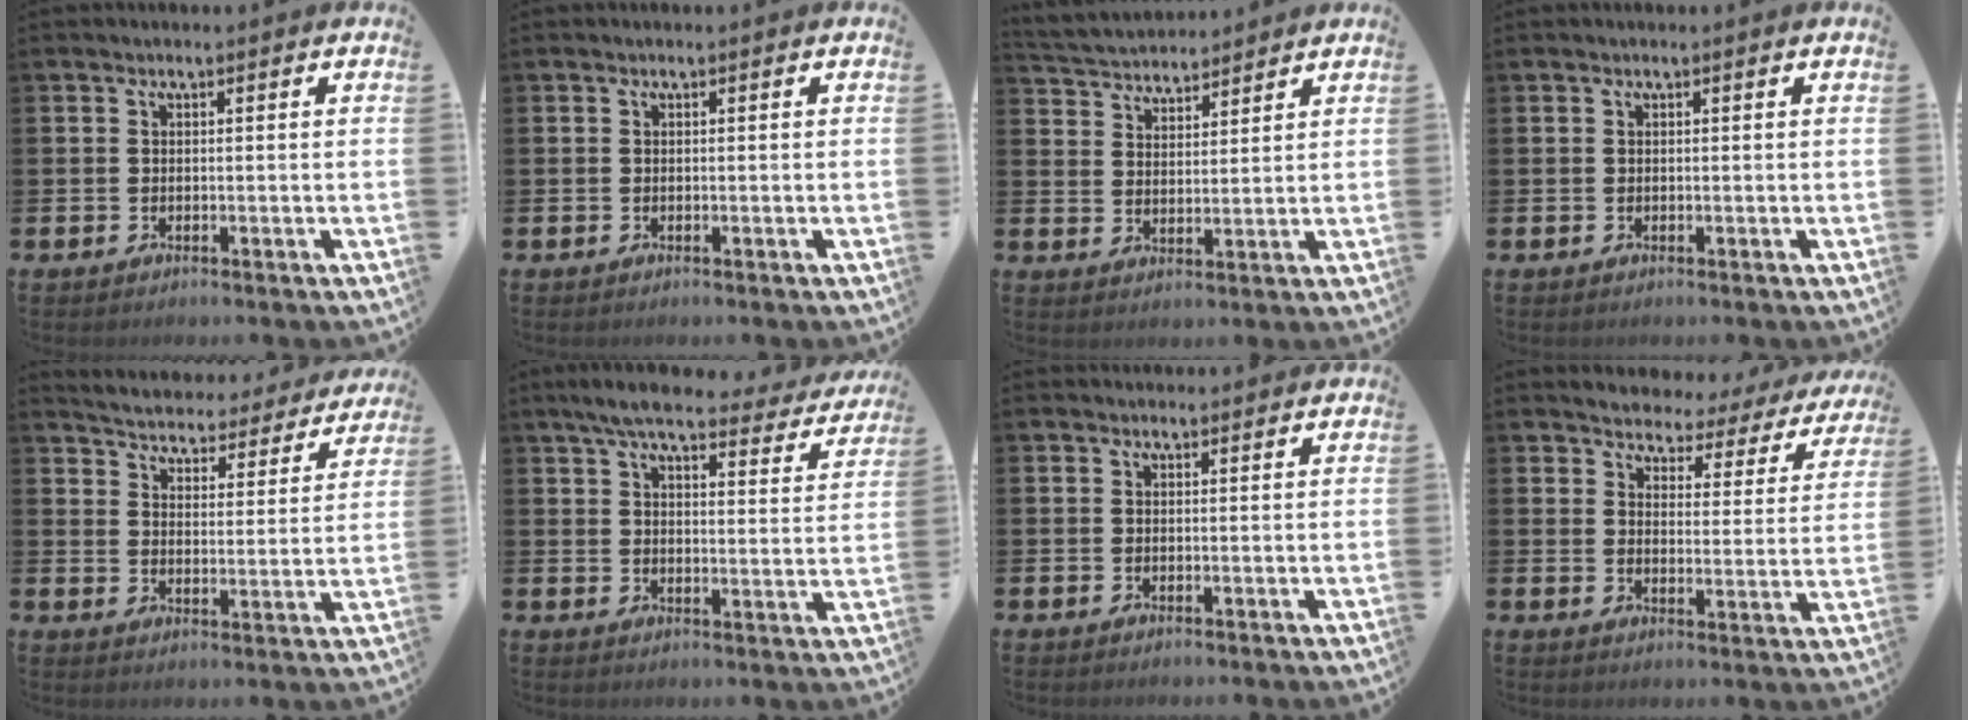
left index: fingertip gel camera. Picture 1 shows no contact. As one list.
[{"total": 0.0}, {"total": 4.4, "force": [4.3, 1.0, -0.2], "torque": [-0.016, -0.025, 0.075]}, {"total": 0.0}, {"total": 4.7, "force": [4.6, 0.7, 0.1], "torque": [-0.021, -0.045, 0.074]}, {"total": 6.7, "force": [6.0, 0.8, 2.9], "torque": [-0.063, -0.030, 0.101]}, {"total": 0.9, "force": [0.9, 0.3, 0.1], "torque": [0.011, -0.001, 0.013]}, {"total": 3.2, "force": [3.0, 1.0, 0.0], "torque": [-0.024, -0.035, 0.044]}]